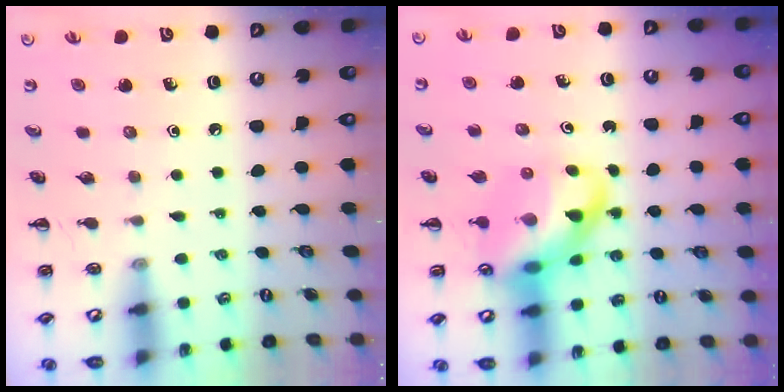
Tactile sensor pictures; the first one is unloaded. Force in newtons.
{"total": 14.2, "press": 13.7, "slide": 3.7}